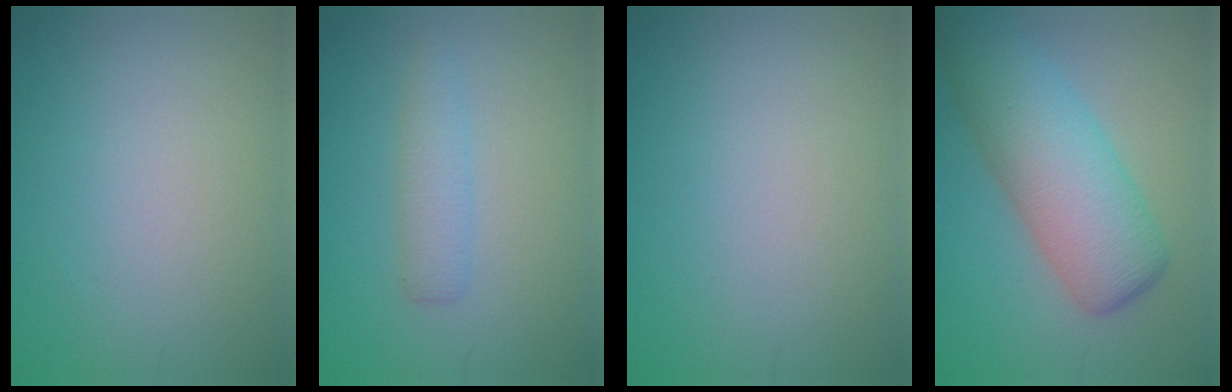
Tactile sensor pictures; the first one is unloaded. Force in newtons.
{"total": 2.1, "press": 2.1, "slide": 0.1}
{"total": 0.0}
{"total": 7.6, "press": 7.6, "slide": 0.2}